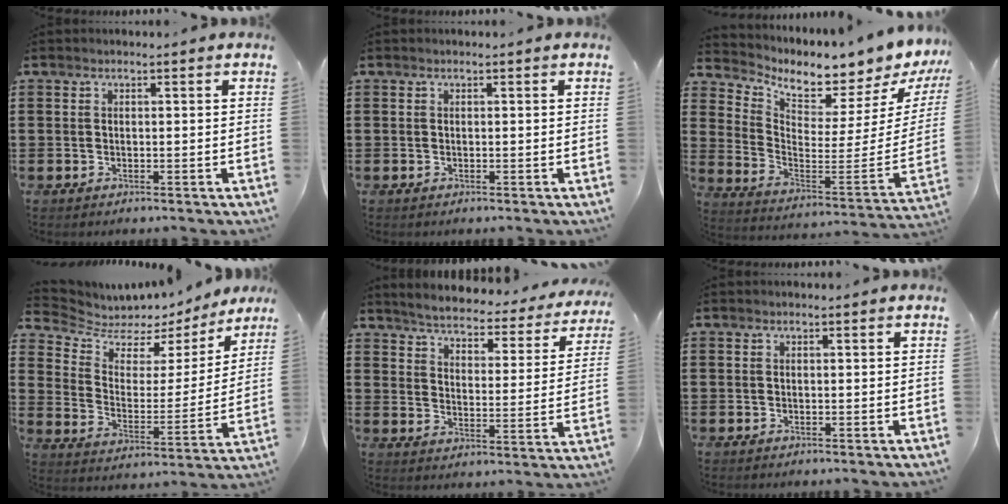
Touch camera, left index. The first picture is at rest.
{"total": 0.0}
{"total": 3.9, "force": [3.8, 0.5, 0.8], "torque": [-0.037, -0.066, 0.059]}
{"total": 5.5, "force": [4.9, 2.4, 1.0], "torque": [-0.048, -0.042, 0.078]}
{"total": 3.4, "force": [3.3, 0.0, 0.5], "torque": [-0.032, -0.031, 0.048]}
{"total": 0.0}